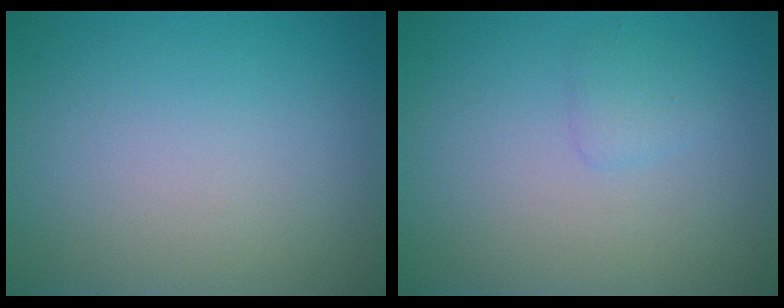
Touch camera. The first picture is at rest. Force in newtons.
{"total": 0.9, "press": 0.9, "slide": 0.2}